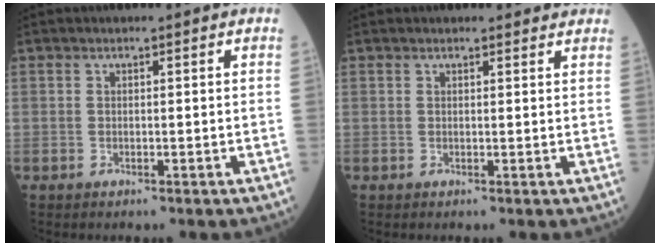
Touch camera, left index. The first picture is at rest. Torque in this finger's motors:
{"motor_torque": [0.69, -0.51, 0.09, 0.02]}